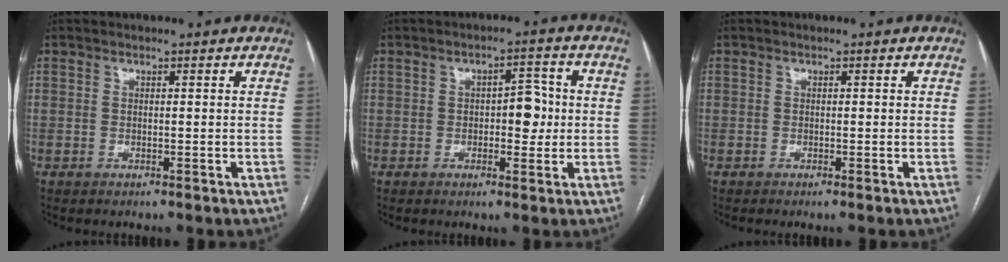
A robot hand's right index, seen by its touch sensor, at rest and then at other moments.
{"total": 4.4, "force": [-0.1, 2.2, 3.8], "torque": [-0.047, 0.009, 0.000]}
{"total": 0.0}